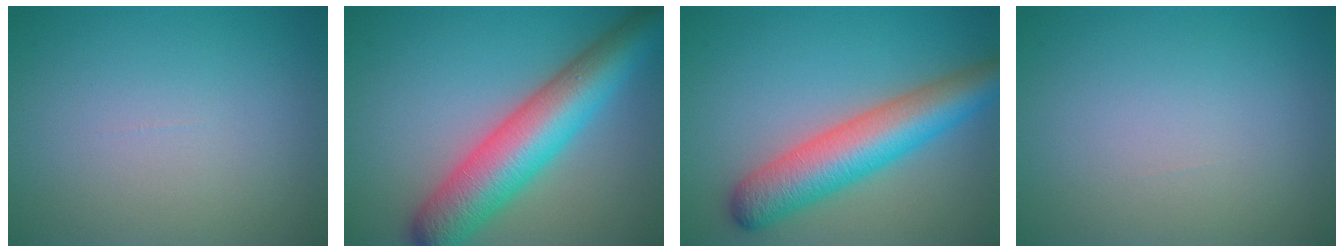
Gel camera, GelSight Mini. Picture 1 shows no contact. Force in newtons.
{"total": 9.3, "press": 9.3, "slide": 0.3}
{"total": 7.8, "press": 7.8, "slide": 0.3}
{"total": 0.0}